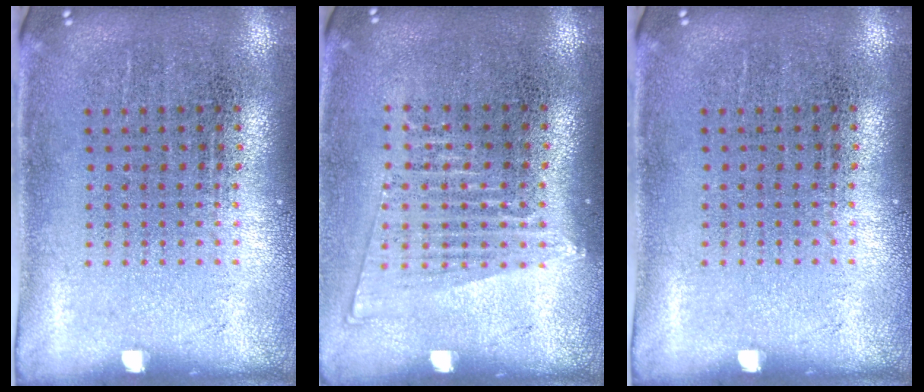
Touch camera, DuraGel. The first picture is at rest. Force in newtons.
{"total": 1.3, "press": 1.2, "slide": 0.7}
{"total": 0.0}